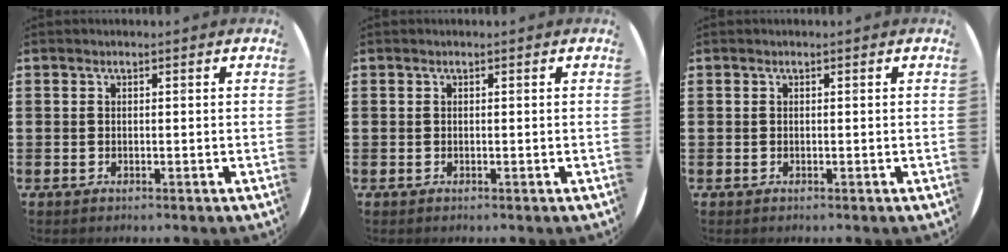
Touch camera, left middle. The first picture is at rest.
{"total": 0.0}
{"total": 0.0}